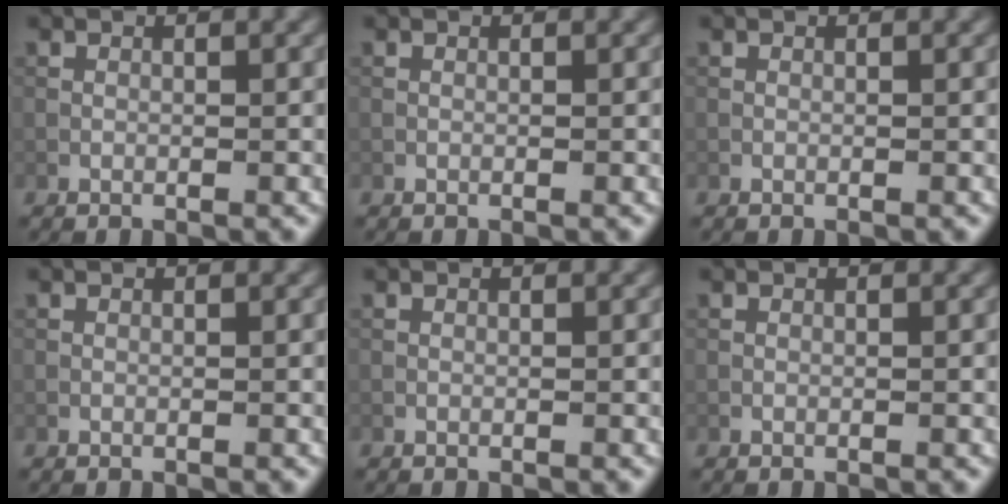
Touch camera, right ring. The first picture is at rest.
{"total": 0.0}
{"total": 0.0}
{"total": 0.0}
{"total": 0.0}
{"total": 0.0}